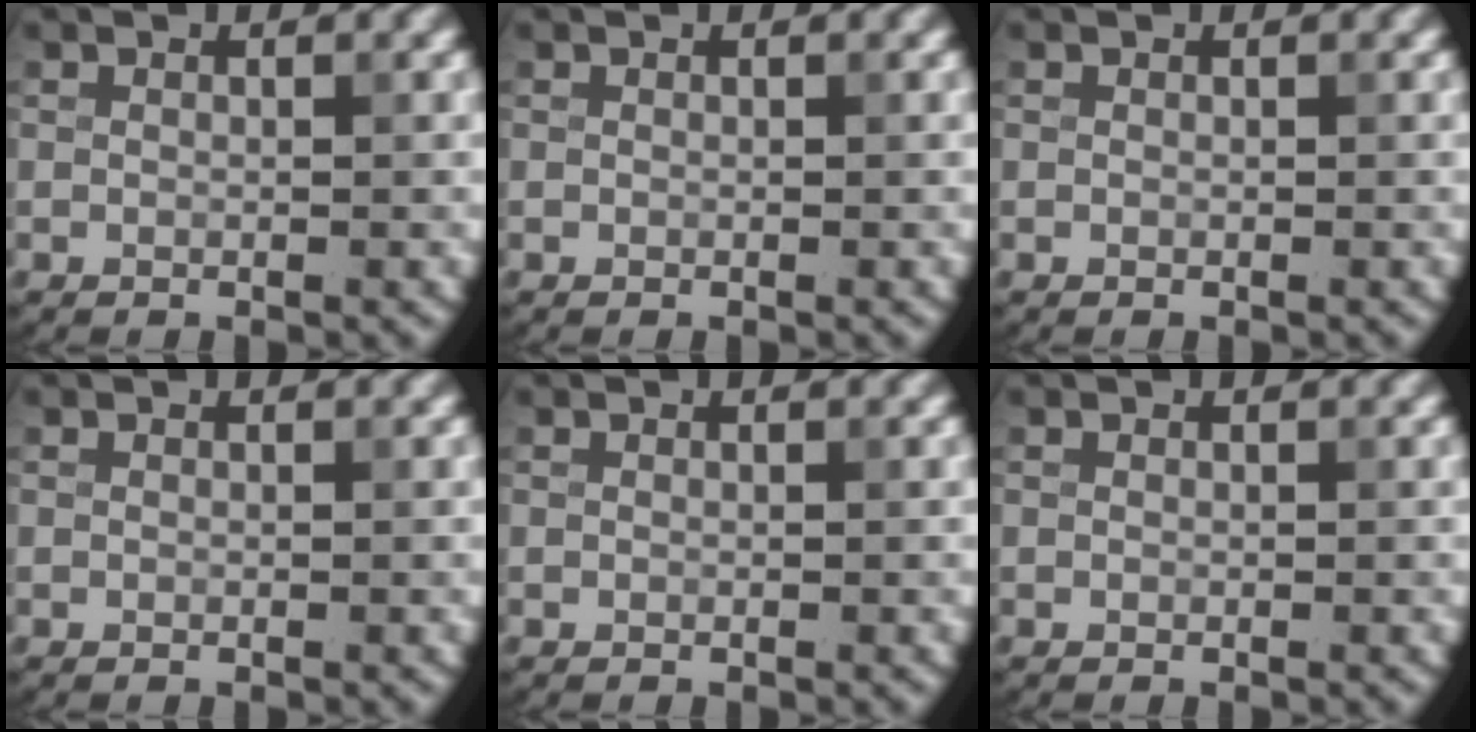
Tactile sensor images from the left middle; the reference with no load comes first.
{"total": 0.0}
{"total": 0.0}
{"total": 0.0}
{"total": 0.0}
{"total": 0.0}